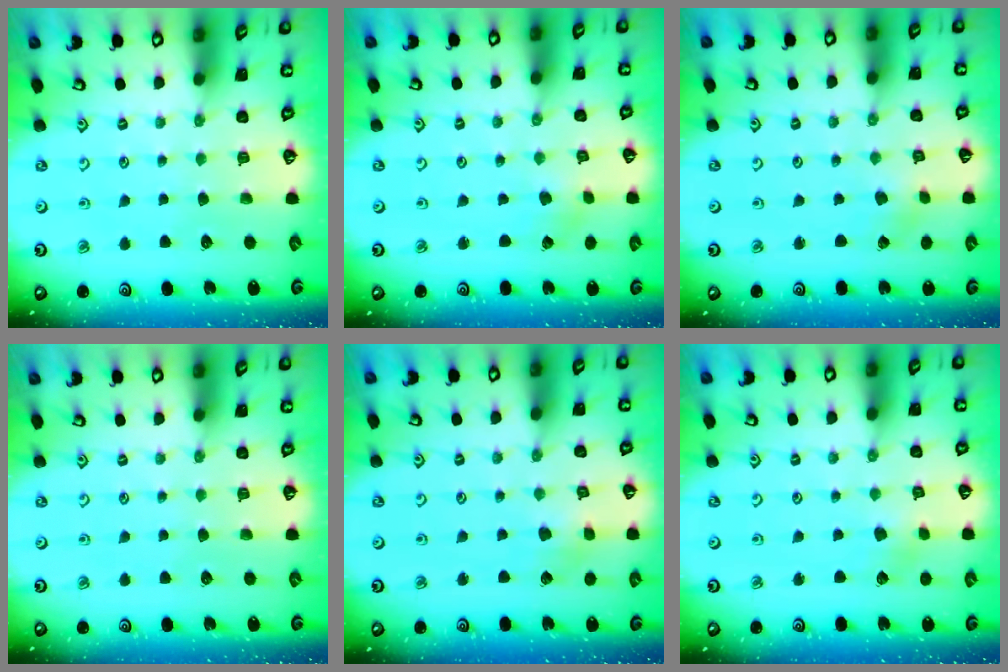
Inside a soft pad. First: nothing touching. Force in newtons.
{"total": 0.0}
{"total": 0.6, "press": 0.6, "slide": 0.2}
{"total": 0.0}
{"total": 2.9, "press": 2.9, "slide": 0.6}
{"total": 2.7, "press": 2.6, "slide": 0.5}